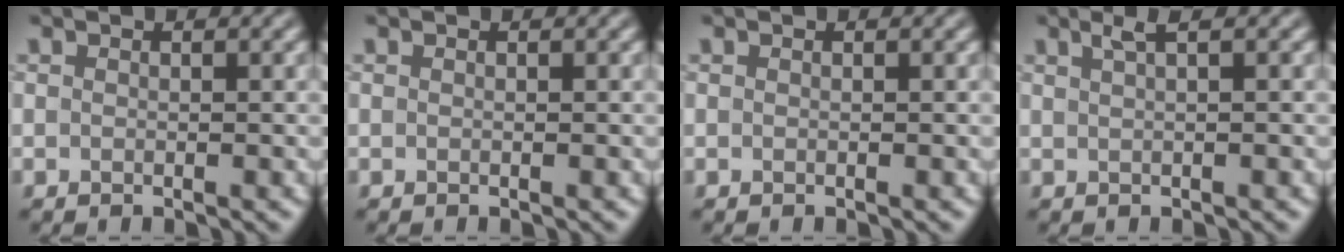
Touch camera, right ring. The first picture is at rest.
{"total": 0.0}
{"total": 0.0}
{"total": 1.1, "force": [0.7, -0.2, 0.8], "torque": [-0.020, 0.006, 0.013]}